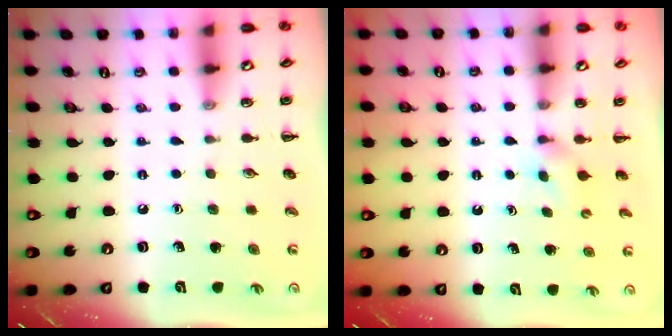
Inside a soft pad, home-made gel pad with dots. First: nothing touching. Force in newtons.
{"total": 2.4, "press": 2.3, "slide": 0.9}